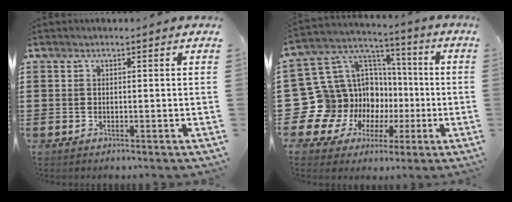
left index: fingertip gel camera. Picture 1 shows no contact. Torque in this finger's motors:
{"motor_torque": [1.23, 0.91, 0.50, 0.01]}